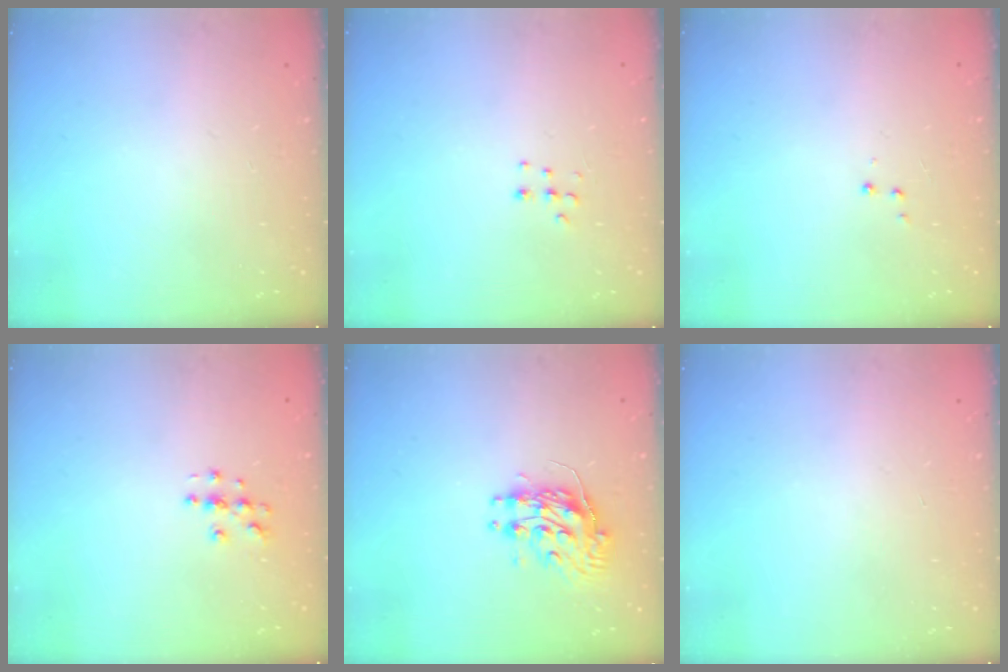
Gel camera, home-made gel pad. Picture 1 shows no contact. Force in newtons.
{"total": 5.4, "press": 5.4, "slide": 0.9}
{"total": 3.3, "press": 3.3, "slide": 0.7}
{"total": 4.6, "press": 4.6, "slide": 0.3}
{"total": 9.8, "press": 9.7, "slide": 0.8}
{"total": 0.5, "press": 0.5, "slide": 0.2}